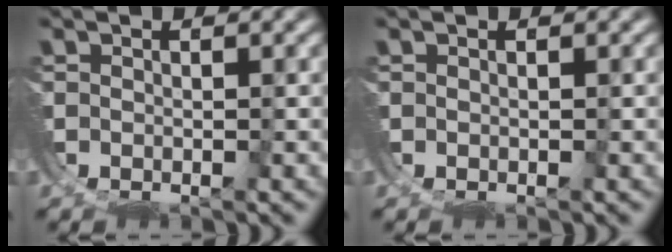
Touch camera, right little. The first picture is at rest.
{"total": 0.0}